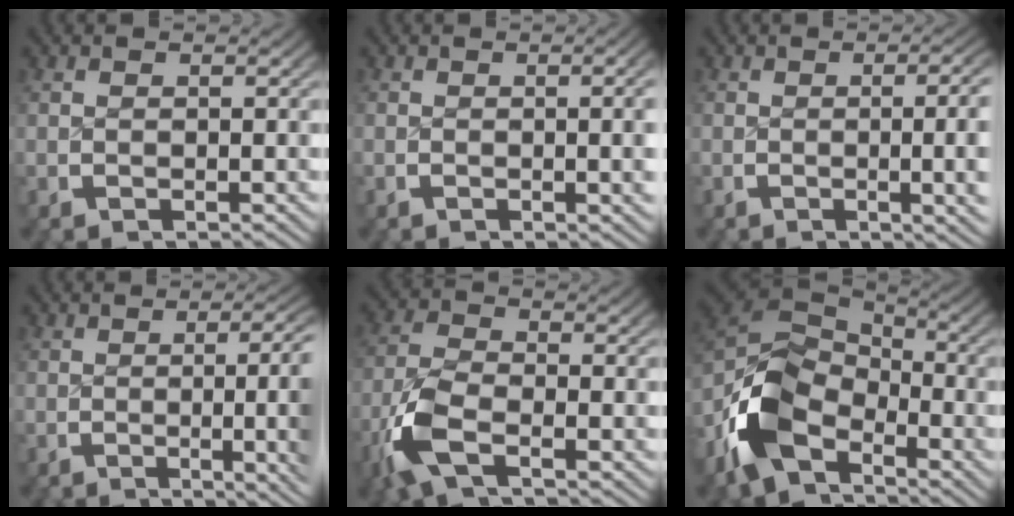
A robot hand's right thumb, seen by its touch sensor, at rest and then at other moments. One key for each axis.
{"total": 2.2, "fx": -0.4, "fy": 0.2, "fz": 2.1, "tx": -0.024, "ty": 0.008, "tz": -0.010}
{"total": 5.0, "fx": -0.8, "fy": 1.1, "fz": 4.8, "tx": -0.048, "ty": 0.015, "tz": -0.021}
{"total": 7.9, "fx": -1.1, "fy": 2.6, "fz": 7.4, "tx": -0.087, "ty": 0.007, "tz": -0.023}
{"total": 5.9, "fx": -2.4, "fy": 3.2, "fz": 4.4, "tx": -0.100, "ty": -0.008, "tz": -0.047}
{"total": 11.5, "fx": -2.0, "fy": 7.5, "fz": 8.4, "tx": -0.171, "ty": -0.024, "tz": -0.026}